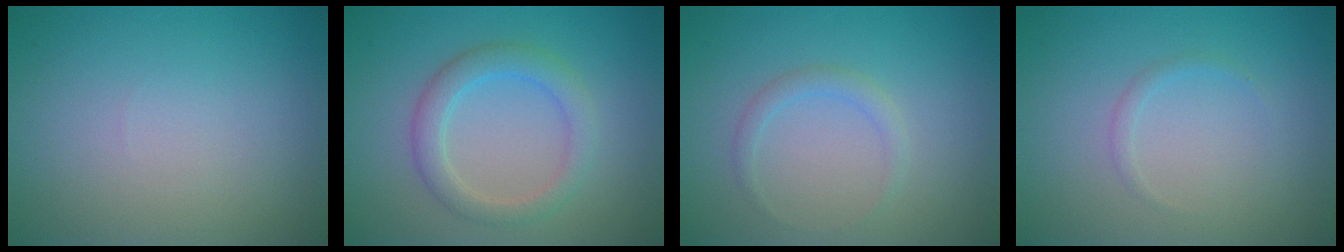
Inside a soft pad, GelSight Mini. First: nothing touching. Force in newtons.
{"total": 3.0, "press": 3.0, "slide": 0.3}
{"total": 1.3, "press": 1.3, "slide": 0.1}
{"total": 0.8, "press": 0.8, "slide": 0.1}